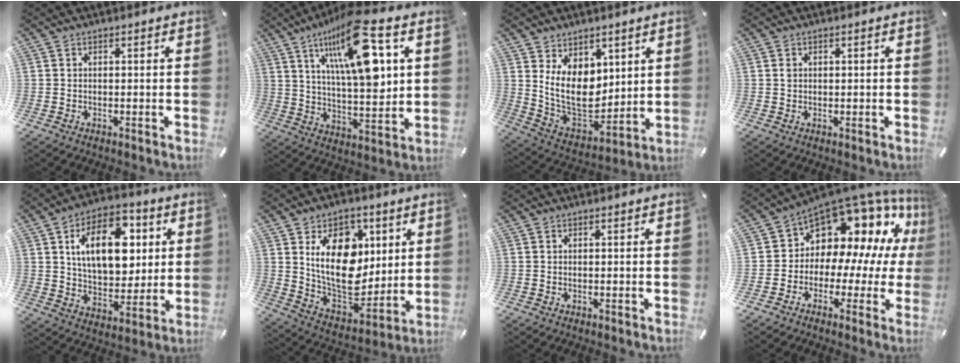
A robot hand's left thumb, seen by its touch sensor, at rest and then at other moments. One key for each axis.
{"total": 20.7, "fx": 9.4, "fy": 7.5, "fz": 16.9, "tx": -0.293, "ty": -0.033, "tz": 0.146}
{"total": 12.8, "fx": 4.1, "fy": 9.7, "fz": 7.3, "tx": -0.154, "ty": -0.040, "tz": 0.081}
{"total": 1.0, "fx": 0.2, "fy": 0.9, "fz": 0.3, "tx": 0.002, "ty": 0.000, "tz": 0.002}
{"total": 17.6, "fx": 5.2, "fy": 10.9, "fz": 12.8, "tx": -0.196, "ty": -0.002, "tz": 0.090}
{"total": 19.3, "fx": 5.5, "fy": 13.4, "fz": 12.9, "tx": -0.230, "ty": -0.026, "tz": 0.100}
{"total": 0.0}
{"total": 11.9, "fx": 6.9, "fy": 8.2, "fz": 5.2, "tx": -0.085, "ty": -0.085, "tz": 0.119}